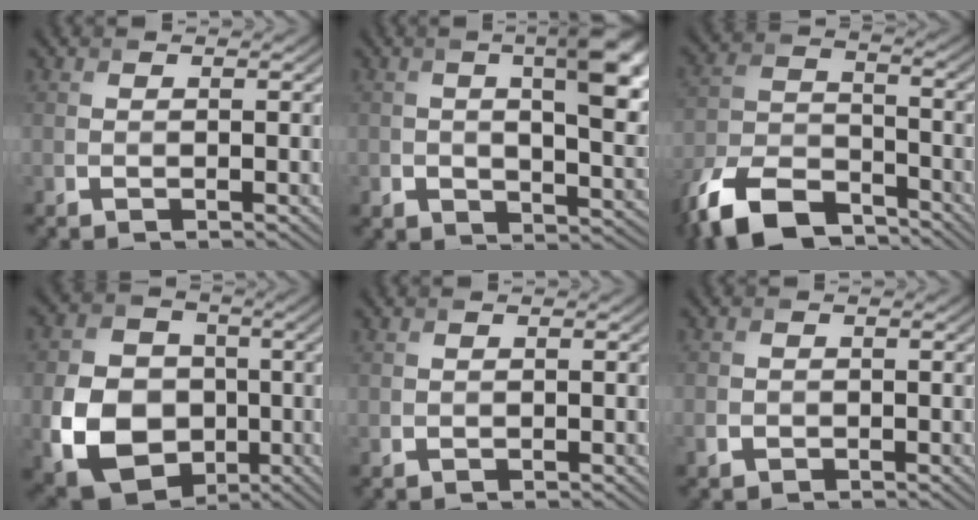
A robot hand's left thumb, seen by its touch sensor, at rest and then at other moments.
{"total": 10.7, "force": [1.5, 5.9, 8.8], "torque": [-0.131, -0.015, 0.034]}
{"total": 13.1, "force": [-9.8, 5.6, 6.6], "torque": [-0.142, -0.014, -0.195]}
{"total": 12.2, "force": [-2.7, 9.8, 6.8], "torque": [-0.156, -0.019, -0.058]}
{"total": 0.6, "force": [0.3, 0.5, 0.2], "torque": [-0.007, -0.002, 0.009]}
{"total": 1.4, "force": [-0.6, 1.2, 0.4], "torque": [-0.007, -0.007, -0.015]}